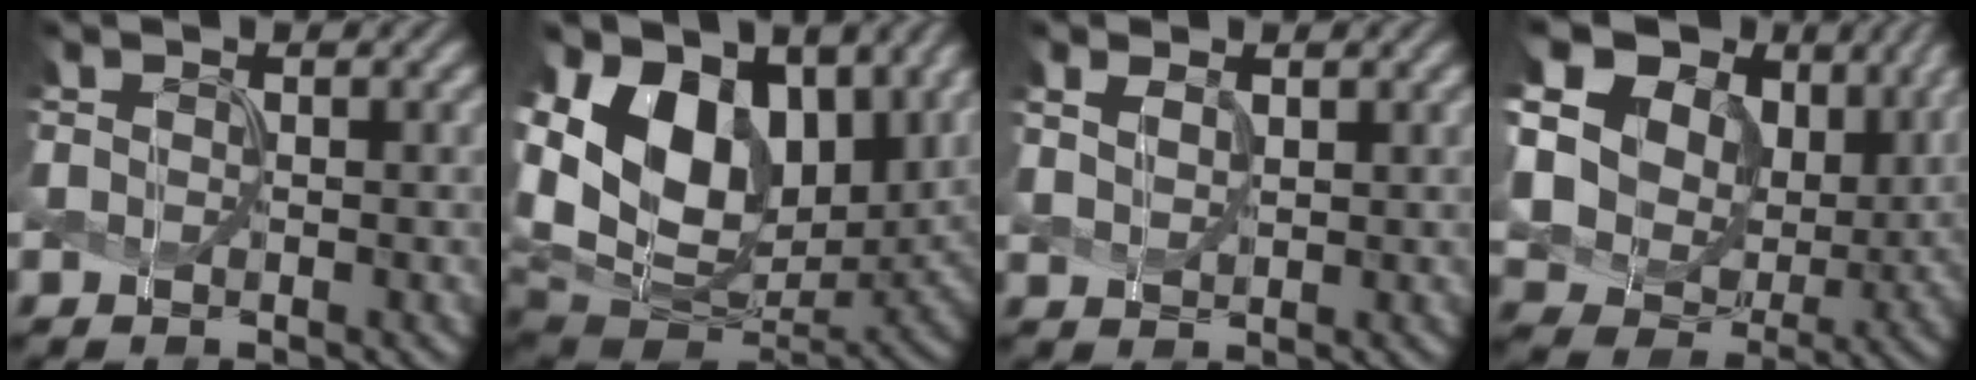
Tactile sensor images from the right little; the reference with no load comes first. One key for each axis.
{"total": 15.9, "fx": 4.5, "fy": 11.5, "fz": 9.9, "tx": -0.200, "ty": 0.001, "tz": 0.084}
{"total": 1.5, "fx": 0.8, "fy": 0.7, "fz": 1.0, "tx": -0.023, "ty": -0.005, "tz": 0.022}
{"total": 21.3, "fx": 8.0, "fy": 17.2, "fz": 9.7, "tx": -0.249, "ty": 0.017, "tz": 0.143}